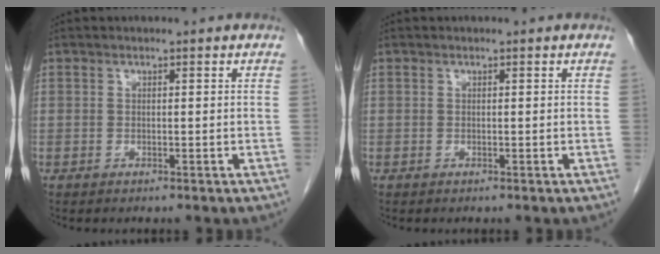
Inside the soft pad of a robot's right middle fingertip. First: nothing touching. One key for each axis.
{"total": 0.0}